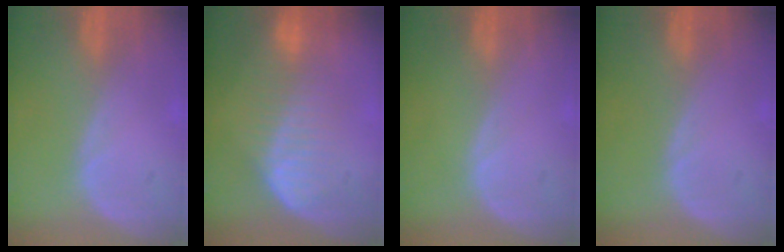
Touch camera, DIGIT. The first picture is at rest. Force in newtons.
{"total": 6.9, "press": 6.8, "slide": 1.4}
{"total": 0.0}
{"total": 0.0}